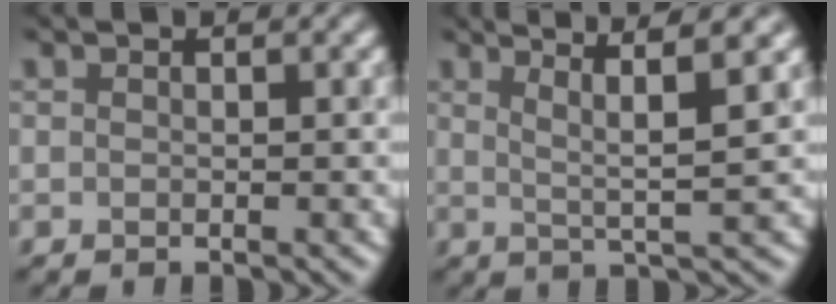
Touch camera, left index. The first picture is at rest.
{"total": 4.2, "force": [2.1, 0.1, 3.7], "torque": [-0.071, 0.010, 0.053]}